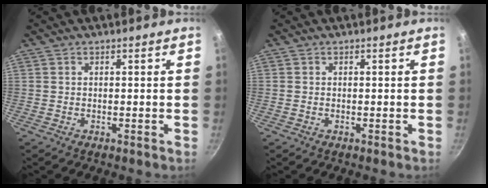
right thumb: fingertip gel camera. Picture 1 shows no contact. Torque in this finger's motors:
{"motor_torque": [-0.51, 0.18, -0.30, 0.17, 0.02]}